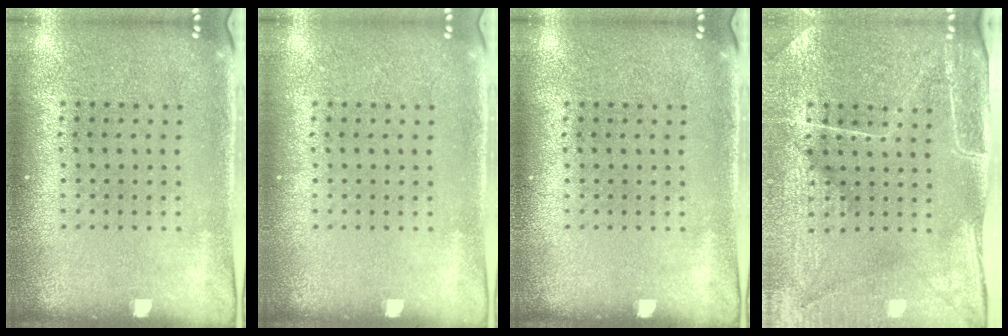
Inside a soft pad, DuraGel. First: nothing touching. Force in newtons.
{"total": 0.0}
{"total": 0.0}
{"total": 4.5, "press": 4.0, "slide": 2.1}